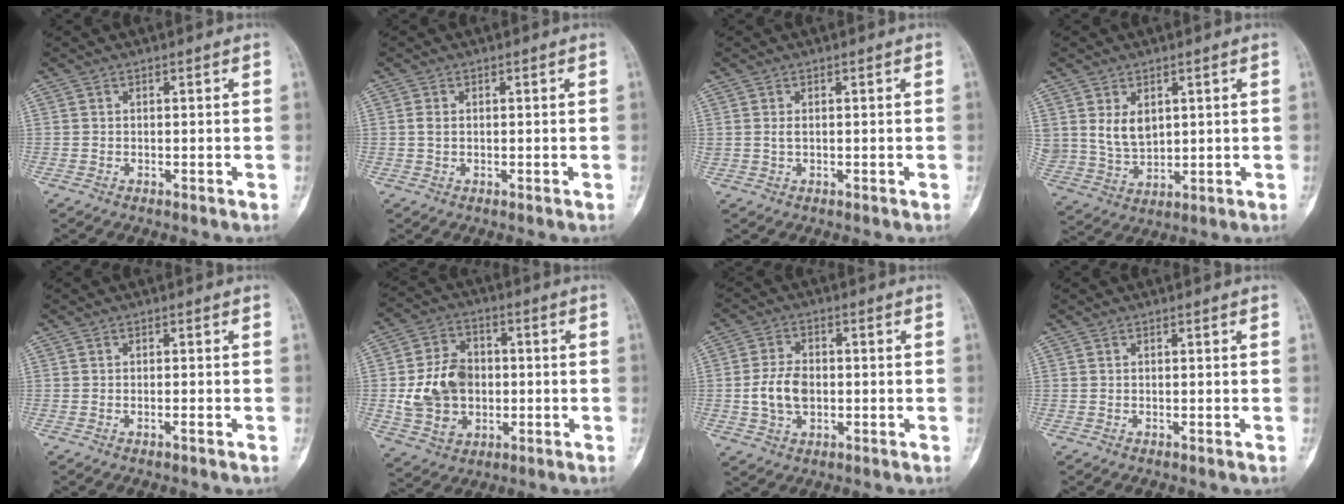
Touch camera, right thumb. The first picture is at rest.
{"total": 1.2, "force": [0.1, 0.8, 0.9], "torque": [-0.014, 0.001, 0.000]}
{"total": 1.0, "force": [0.2, 0.6, 0.8], "torque": [-0.012, 0.001, 0.006]}
{"total": 7.0, "force": [2.3, 4.9, 4.4], "torque": [-0.061, -0.014, 0.060]}
{"total": 0.9, "force": [-0.4, 0.1, 0.7], "torque": [-0.017, 0.004, -0.006]}
{"total": 13.3, "force": [-0.7, 10.4, 8.2], "torque": [-0.119, 0.014, -0.007]}
{"total": 7.4, "force": [-0.7, 5.1, 5.4], "torque": [-0.097, 0.007, -0.014]}
{"total": 0.0}